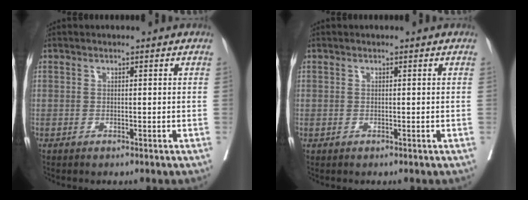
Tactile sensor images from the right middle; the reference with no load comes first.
{"total": 0.0}